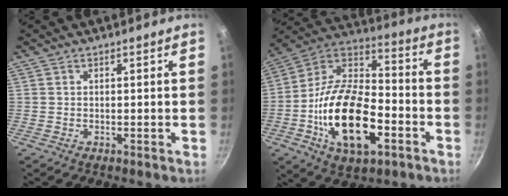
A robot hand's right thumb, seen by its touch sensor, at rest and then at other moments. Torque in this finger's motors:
{"motor_torque": [0.40, 1.71, 2.18, -0.59, 0.55]}